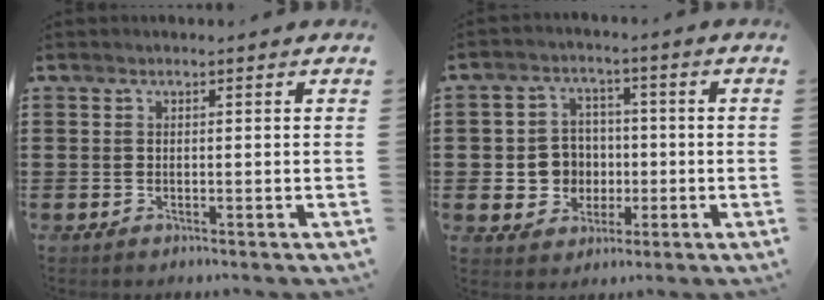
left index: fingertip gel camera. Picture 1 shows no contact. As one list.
[{"total": 6.0, "force": [-0.6, 5.7, 1.9], "torque": [-0.055, 0.019, -0.008]}]